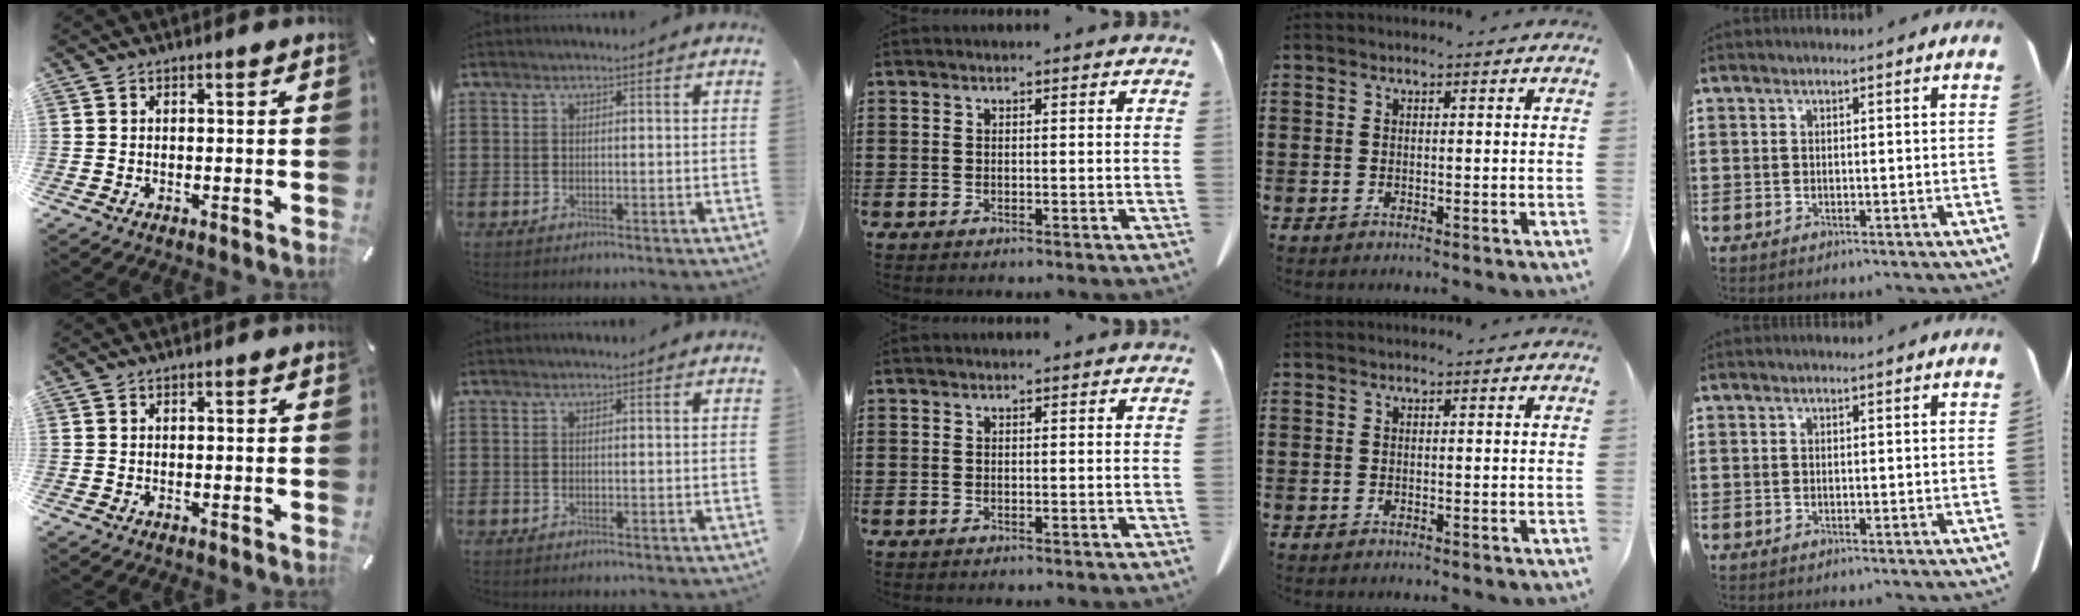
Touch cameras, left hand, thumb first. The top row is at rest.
{}